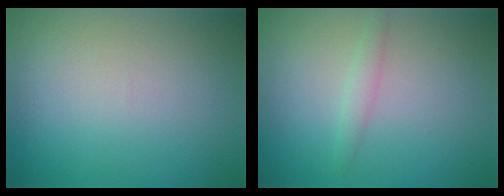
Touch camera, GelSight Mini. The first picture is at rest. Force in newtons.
{"total": 1.2, "press": 1.2, "slide": 0.1}